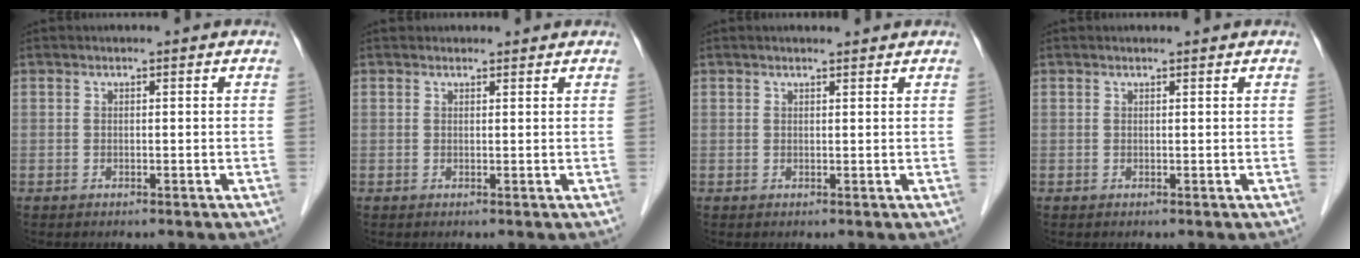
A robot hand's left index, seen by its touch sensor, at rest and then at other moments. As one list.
[{"total": 1.5, "force": [1.4, 0.5, 0.0], "torque": [-0.006, 0.008, 0.018]}, {"total": 2.7, "force": [2.4, 0.3, 1.0], "torque": [-0.017, 0.016, 0.032]}, {"total": 1.0, "force": [1.0, 0.1, 0.3], "torque": [-0.011, 0.010, 0.015]}]